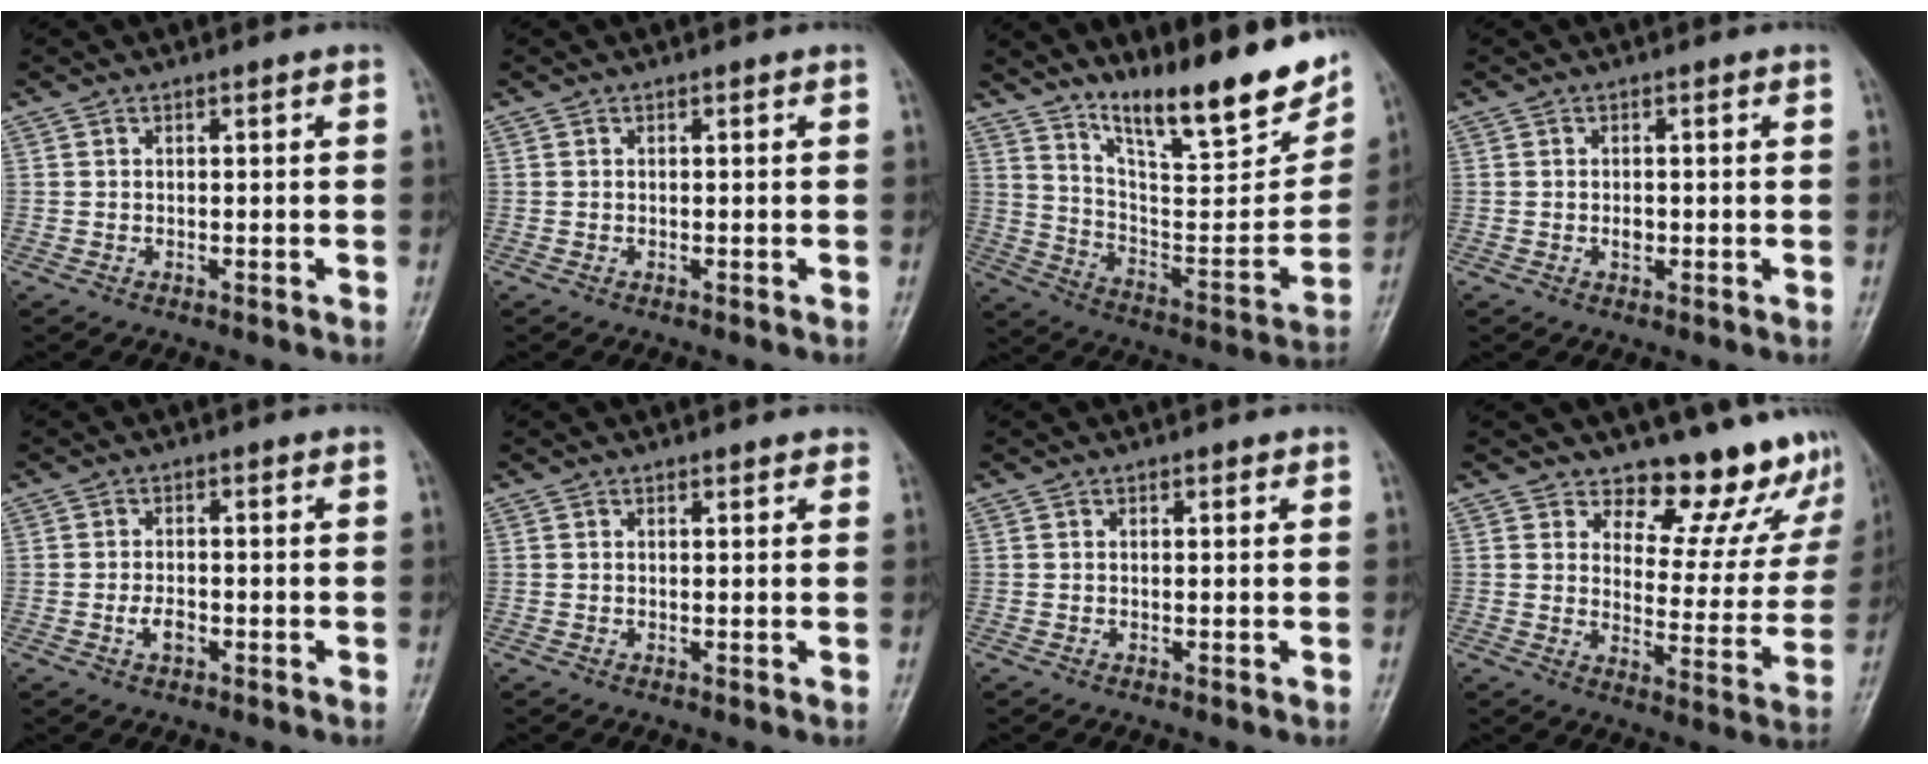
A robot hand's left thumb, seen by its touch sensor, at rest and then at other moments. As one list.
[{"total": 0.0}, {"total": 22.3, "force": [15.9, 5.2, 14.6], "torque": [-0.181, -0.084, 0.263]}, {"total": 1.6, "force": [-0.3, 1.2, 1.0], "torque": [-0.007, 0.001, -0.005]}, {"total": 2.9, "force": [-1.1, 1.8, 2.1], "torque": [-0.031, 0.004, -0.021]}, {"total": 1.4, "force": [1.1, 0.7, 0.4], "torque": [0.011, -0.004, 0.009]}, {"total": 0.9, "force": [0.5, 0.6, 0.4], "torque": [0.006, -0.002, 0.004]}, {"total": 15.2, "force": [13.5, 6.1, 3.4], "torque": [0.016, -0.116, 0.157]}]